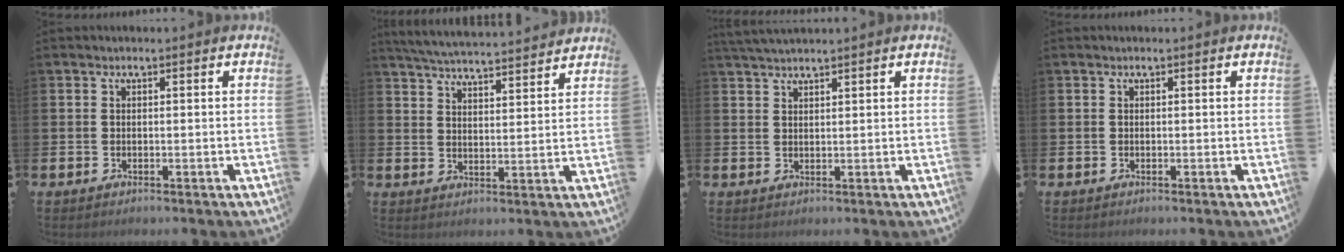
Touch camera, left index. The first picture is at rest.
{"total": 5.5, "force": [5.4, 0.1, 0.8], "torque": [-0.035, -0.038, 0.095]}
{"total": 2.4, "force": [2.3, 0.1, 0.5], "torque": [-0.017, -0.003, 0.043]}
{"total": 0.0}